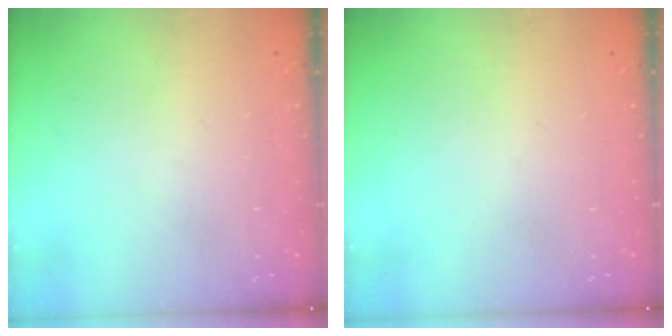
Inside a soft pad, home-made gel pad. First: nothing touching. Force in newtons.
{"total": 0.0}